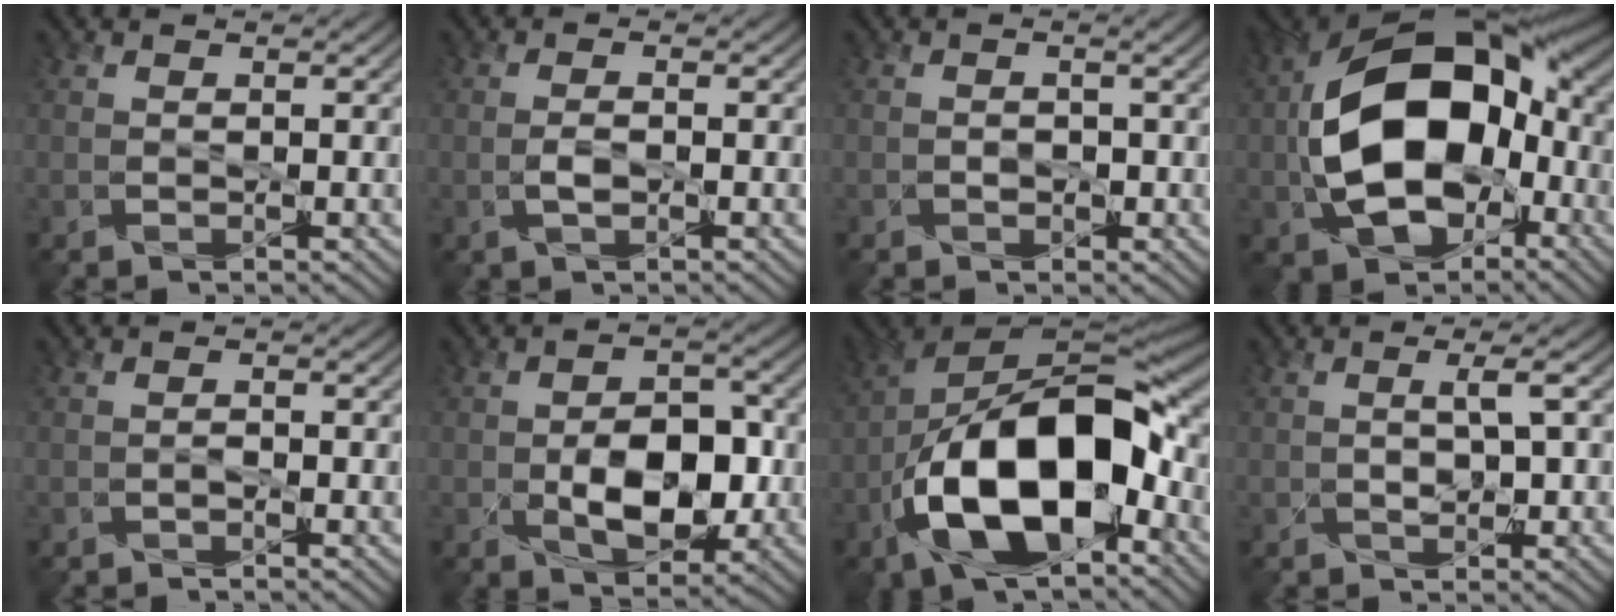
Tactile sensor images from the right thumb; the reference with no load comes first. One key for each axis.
{"total": 1.5, "fx": -0.5, "fy": 0.2, "fz": 1.4, "tx": -0.029, "ty": 0.004, "tz": -0.008}
{"total": 1.4, "fx": -0.6, "fy": 0.8, "fz": 0.9, "tx": -0.001, "ty": 0.004, "tz": -0.004}
{"total": 17.4, "fx": -1.6, "fy": 10.9, "fz": 13.5, "tx": -0.252, "ty": -0.008, "tz": -0.020}
{"total": 0.7, "fx": -0.6, "fy": -0.1, "fz": 0.3, "tx": 0.009, "ty": 0.005, "tz": -0.010}
{"total": 7.9, "fx": -2.0, "fy": 4.5, "fz": 6.2, "tx": -0.091, "ty": -0.005, "tz": -0.026}
{"total": 17.4, "fx": -5.7, "fy": 8.2, "fz": 14.2, "tx": -0.269, "ty": -0.010, "tz": -0.106}
{"total": 2.4, "fx": -0.4, "fy": 0.7, "fz": 2.3, "tx": -0.026, "ty": 0.006, "tz": 0.003}